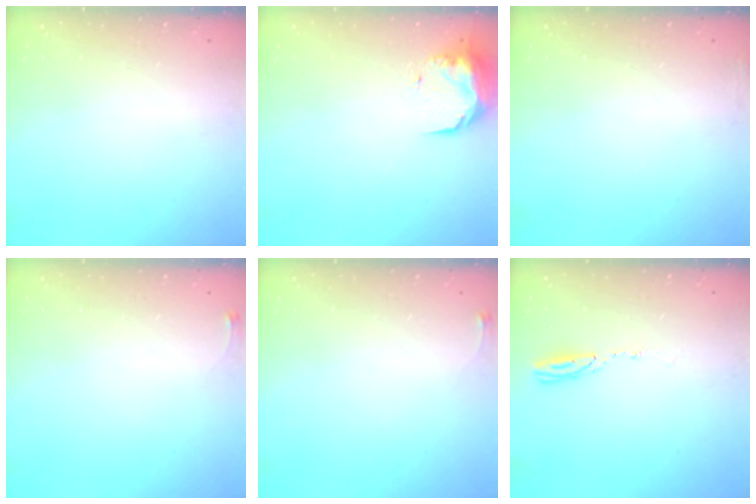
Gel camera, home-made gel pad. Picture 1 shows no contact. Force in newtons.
{"total": 9.7, "press": 9.6, "slide": 0.9}
{"total": 3.9, "press": 3.6, "slide": 1.5}
{"total": 2.6, "press": 2.6, "slide": 0.6}
{"total": 2.6, "press": 2.6, "slide": 0.6}
{"total": 3.5, "press": 3.5, "slide": 0.3}